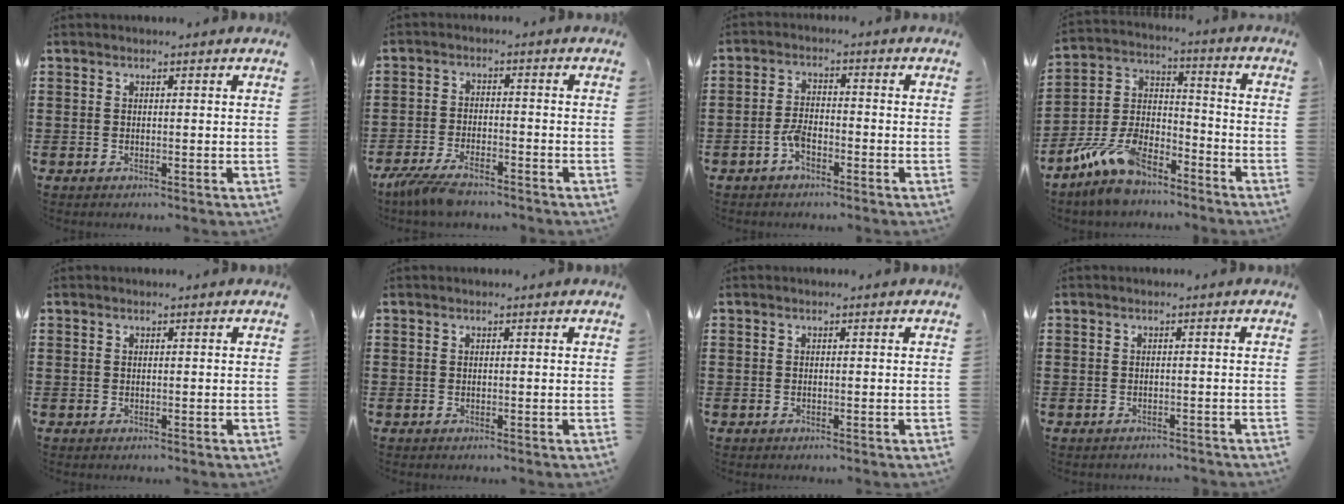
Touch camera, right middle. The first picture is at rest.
{"total": 5.1, "force": [-4.3, 1.0, 2.6], "torque": [-0.071, -0.010, -0.086]}
{"total": 3.3, "force": [-1.9, 1.4, 2.3], "torque": [-0.058, -0.002, -0.039]}
{"total": 10.5, "force": [-8.2, 4.4, 5.0], "torque": [-0.125, 0.018, -0.161]}
{"total": 0.0}
{"total": 0.0}
{"total": 0.0}
{"total": 1.0, "force": [-1.0, 0.2, 0.0], "torque": [-0.004, 0.001, -0.022]}